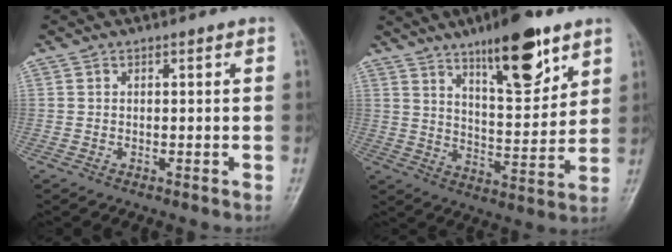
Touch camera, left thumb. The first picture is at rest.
{"total": 15.0, "force": [9.3, 4.7, 10.8], "torque": [-0.136, -0.055, 0.150]}